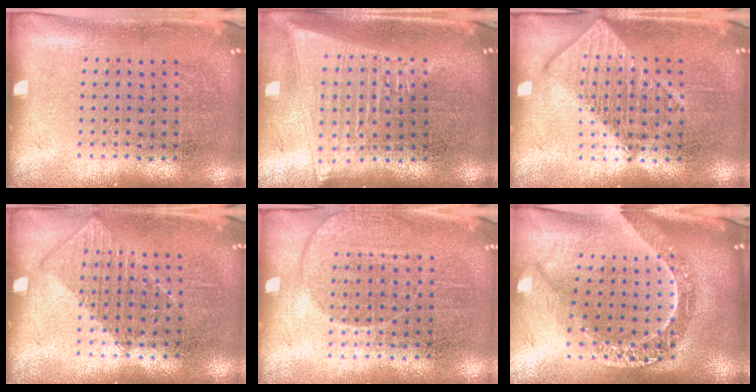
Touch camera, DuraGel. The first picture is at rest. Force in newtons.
{"total": 2.1, "press": 1.8, "slide": 1.1}
{"total": 2.8, "press": 2.8, "slide": 0.4}
{"total": 0.8, "press": 0.8, "slide": 0.4}
{"total": 1.4, "press": 1.3, "slide": 0.5}
{"total": 2.8, "press": 2.2, "slide": 1.7}